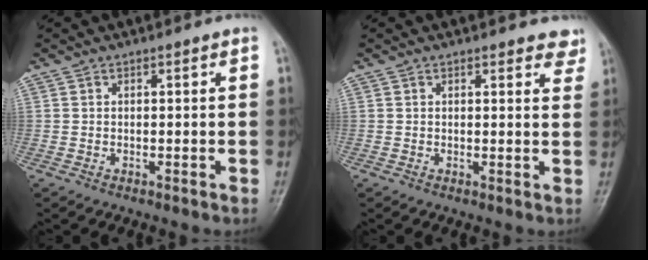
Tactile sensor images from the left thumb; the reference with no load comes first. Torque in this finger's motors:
{"motor_torque": [-0.22, -0.05, -0.01, 0.13, 0.05]}